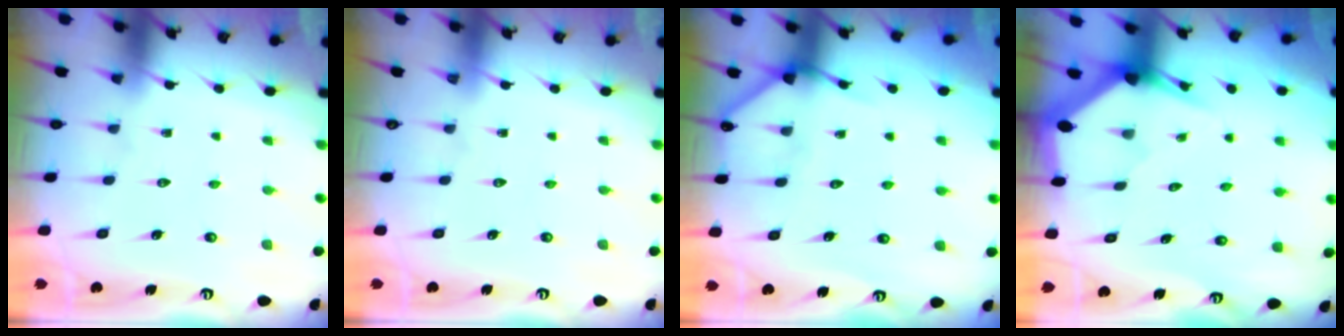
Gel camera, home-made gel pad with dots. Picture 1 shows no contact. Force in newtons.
{"total": 0.0}
{"total": 3.7, "press": 3.7, "slide": 0.3}
{"total": 3.0, "press": 3.0, "slide": 0.1}